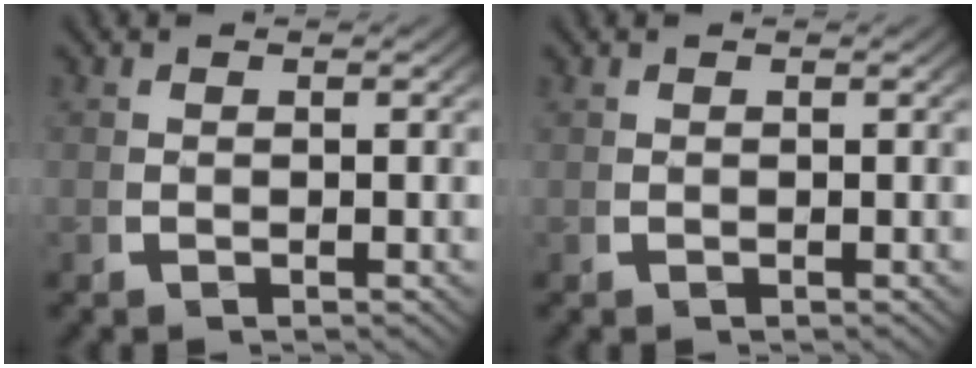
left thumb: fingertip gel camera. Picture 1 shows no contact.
{"total": 0.0}